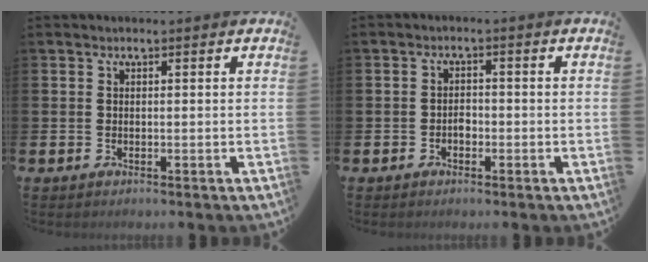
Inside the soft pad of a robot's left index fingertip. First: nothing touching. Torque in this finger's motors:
{"motor_torque": [-0.01, 0.12, 0.02, 0.00]}